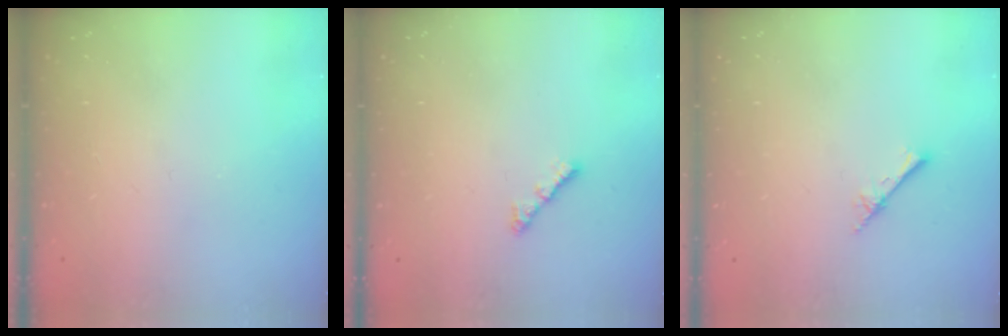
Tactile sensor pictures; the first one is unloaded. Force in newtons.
{"total": 3.0, "press": 2.9, "slide": 0.6}
{"total": 2.6, "press": 2.6, "slide": 0.3}